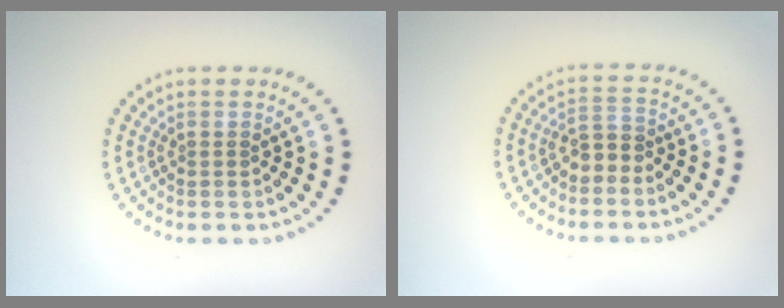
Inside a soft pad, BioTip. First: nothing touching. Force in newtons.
{"total": 2.0, "press": 1.8, "slide": 0.9}